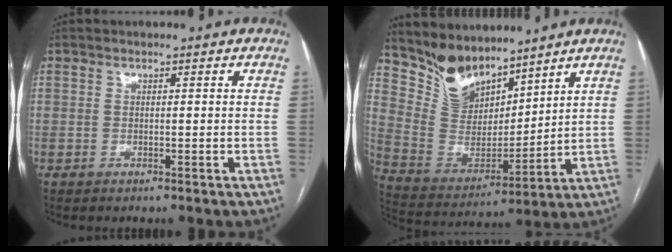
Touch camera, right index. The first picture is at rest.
{"total": 11.5, "force": [10.1, 4.4, 3.2], "torque": [-0.078, 0.001, 0.209]}